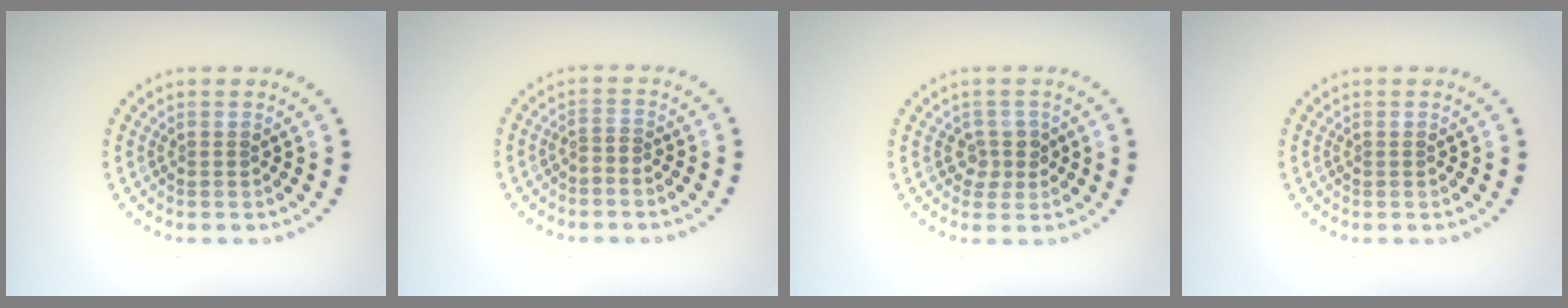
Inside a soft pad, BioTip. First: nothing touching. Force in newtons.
{"total": 0.7, "press": 0.3, "slide": 0.6}
{"total": 1.9, "press": 1.5, "slide": 1.2}
{"total": 0.0}